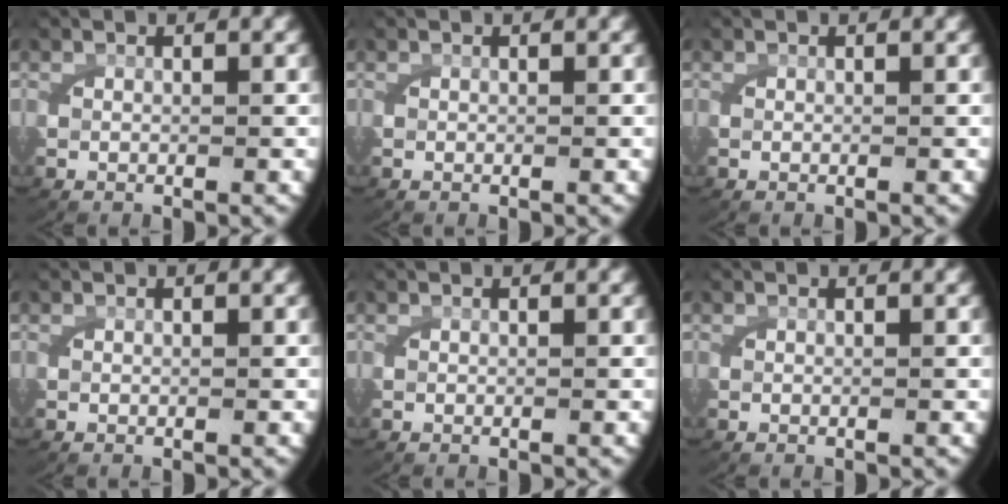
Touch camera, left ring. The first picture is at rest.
{"total": 0.0}
{"total": 0.0}
{"total": 0.0}
{"total": 0.0}
{"total": 0.0}